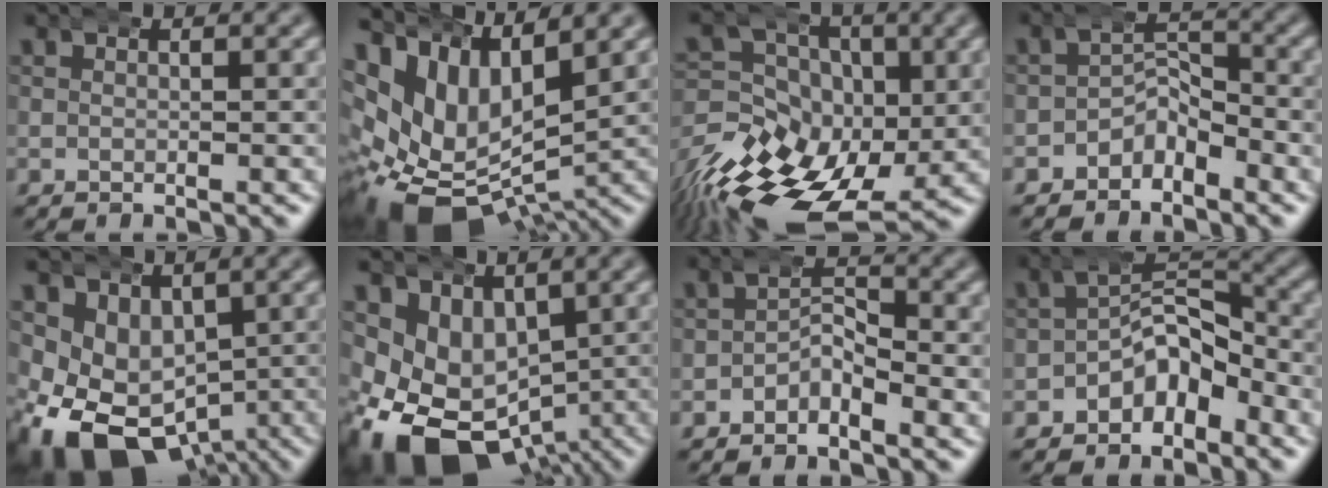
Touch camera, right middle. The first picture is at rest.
{"total": 15.5, "force": [-1.1, 11.8, 10.0], "torque": [-0.212, -0.055, -0.002]}
{"total": 11.7, "force": [-3.1, 8.6, 7.3], "torque": [-0.112, -0.041, -0.042]}
{"total": 3.5, "force": [-2.1, 2.3, 1.6], "torque": [0.003, 0.006, -0.047]}
{"total": 12.9, "force": [-3.3, 9.9, 7.6], "torque": [-0.164, -0.066, -0.032]}
{"total": 14.2, "force": [-3.8, 10.7, 8.5], "torque": [-0.179, -0.069, -0.036]}
{"total": 2.2, "force": [-1.5, 1.3, 0.9], "torque": [0.004, 0.003, -0.035]}
{"total": 5.6, "force": [-1.9, 3.6, 3.8], "torque": [-0.035, 0.005, -0.040]}